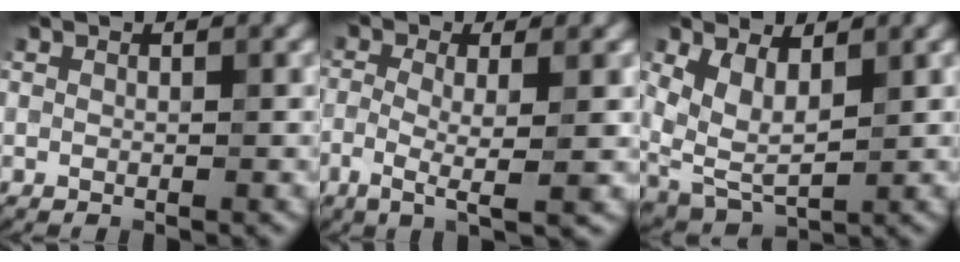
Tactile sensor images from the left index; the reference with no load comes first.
{"total": 4.4, "force": [-1.0, 0.8, 4.2], "torque": [-0.083, 0.002, -0.019]}
{"total": 4.9, "force": [1.5, 2.7, 3.8], "torque": [-0.090, 0.003, 0.037]}